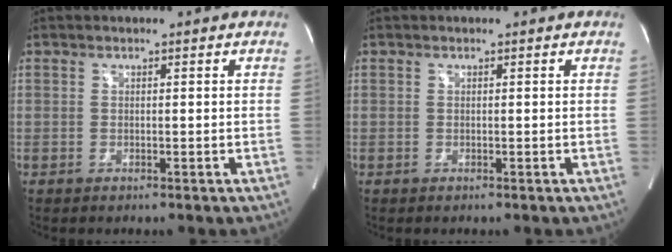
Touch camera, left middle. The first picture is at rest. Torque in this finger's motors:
{"motor_torque": [0.08, 0.08, -0.01, 0.00]}